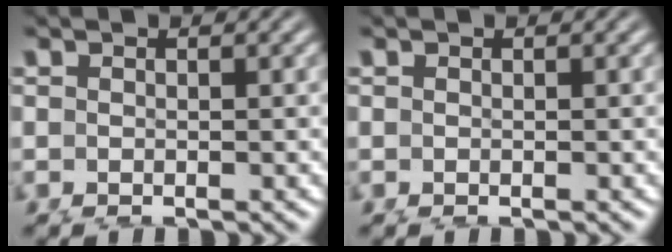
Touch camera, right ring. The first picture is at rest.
{"total": 0.0}